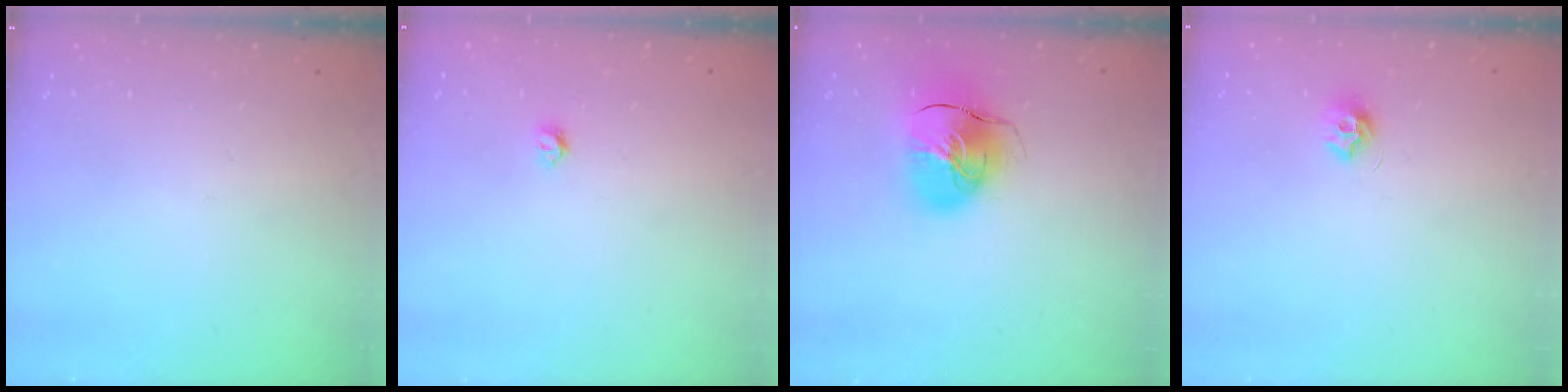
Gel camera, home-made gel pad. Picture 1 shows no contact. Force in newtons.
{"total": 3.3, "press": 3.3, "slide": 0.3}
{"total": 13.3, "press": 13.2, "slide": 2.2}
{"total": 7.6, "press": 7.6, "slide": 0.6}